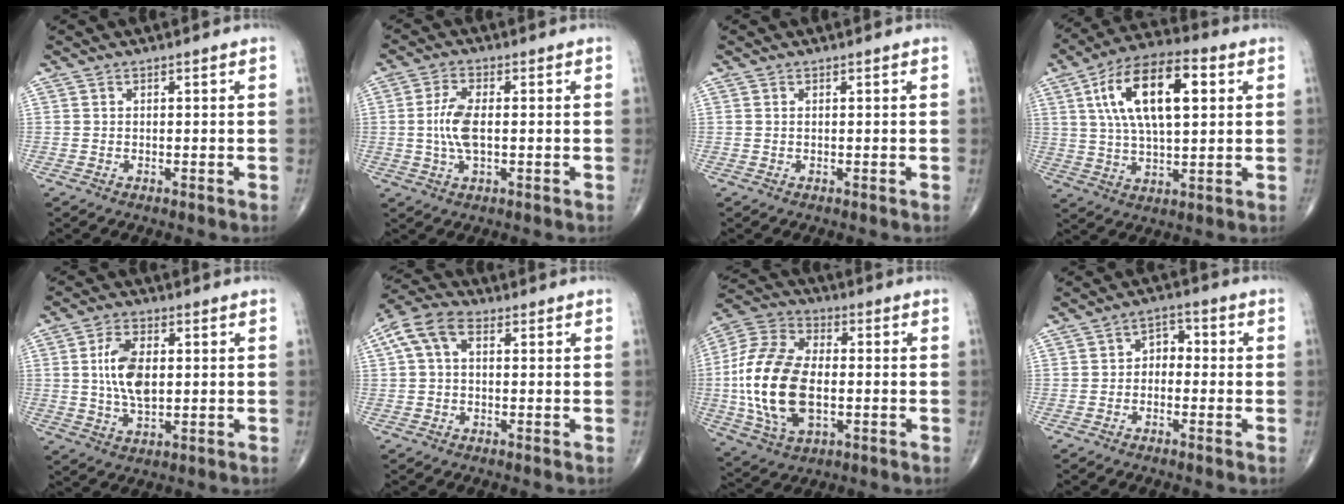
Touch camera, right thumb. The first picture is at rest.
{"total": 6.5, "force": [-0.1, 2.9, 5.9], "torque": [-0.128, 0.004, -0.005]}
{"total": 0.0}
{"total": 17.7, "force": [4.9, 7.7, 15.1], "torque": [-0.257, 0.010, 0.080]}
{"total": 9.0, "force": [1.1, 4.8, 7.5], "torque": [-0.139, -0.002, 0.023]}
{"total": 7.5, "force": [1.6, 4.5, 5.7], "torque": [-0.120, 0.028, 0.025]}
{"total": 20.7, "force": [-1.8, 11.9, 16.8], "torque": [-0.350, 0.007, -0.030]}
{"total": 3.9, "force": [-0.6, 2.9, 2.6], "torque": [-0.016, 0.021, -0.026]}